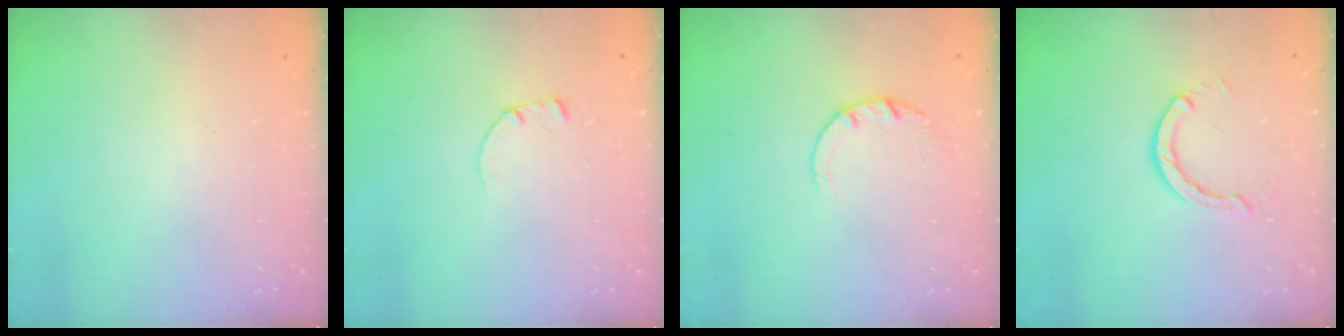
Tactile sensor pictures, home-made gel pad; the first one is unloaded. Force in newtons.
{"total": 0.7, "press": 0.7, "slide": 0.2}
{"total": 2.7, "press": 2.7, "slide": 0.4}
{"total": 4.1, "press": 4.0, "slide": 0.6}